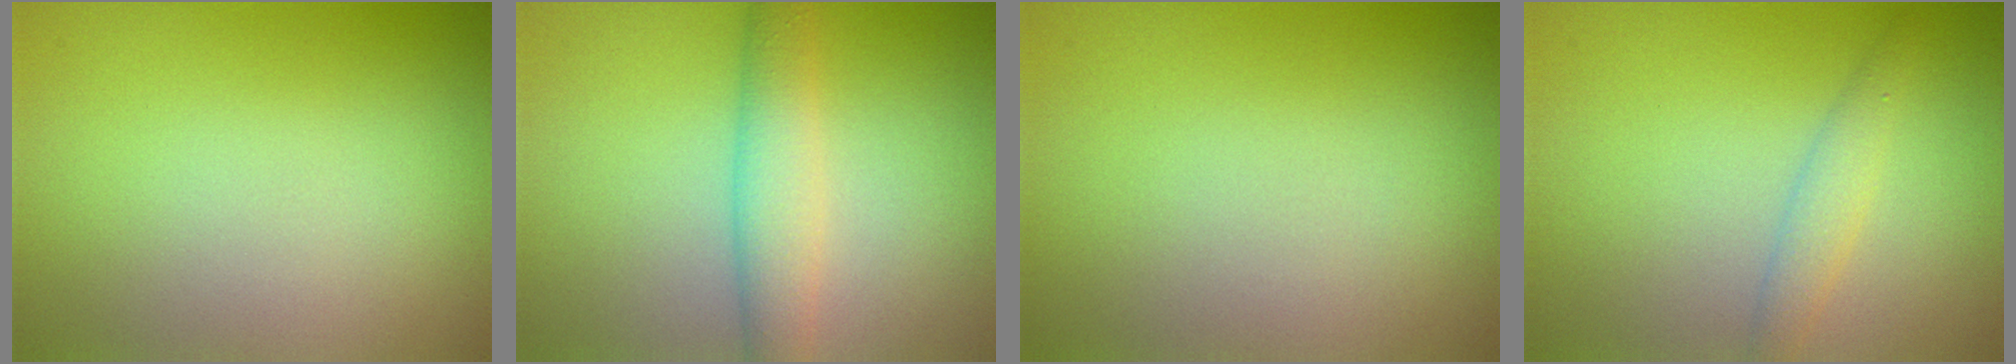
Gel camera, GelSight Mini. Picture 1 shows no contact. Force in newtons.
{"total": 3.6, "press": 3.6, "slide": 0.1}
{"total": 0.0}
{"total": 1.6, "press": 1.6, "slide": 0.0}